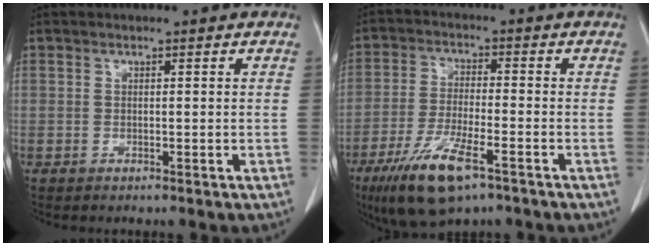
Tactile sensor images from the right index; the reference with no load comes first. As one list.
[{"total": 11.0, "force": [-6.5, 2.6, 8.6], "torque": [-0.172, -0.022, -0.111]}]